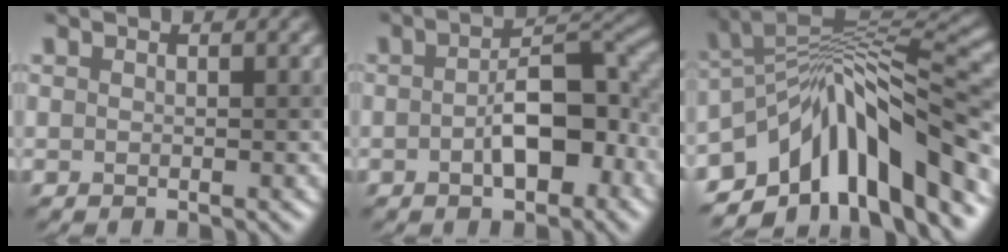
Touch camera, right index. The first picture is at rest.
{"total": 6.3, "force": [-1.5, 2.8, 5.4], "torque": [-0.079, 0.010, -0.025]}
{"total": 12.2, "force": [-5.6, 5.0, 9.6], "torque": [-0.132, 0.016, -0.099]}